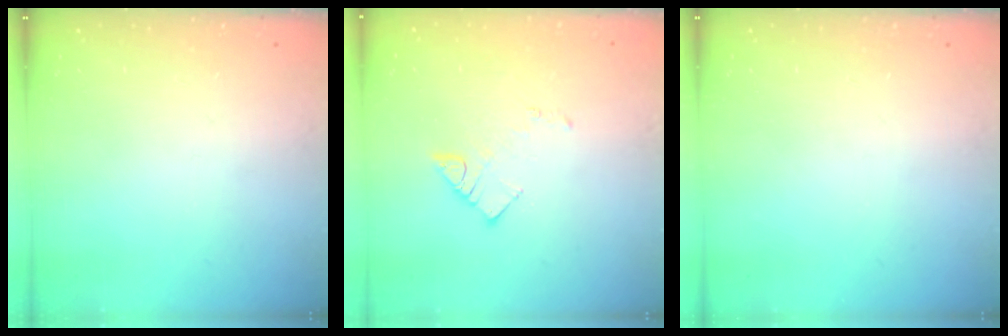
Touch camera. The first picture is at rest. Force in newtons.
{"total": 5.9, "press": 5.9, "slide": 0.3}
{"total": 0.0}